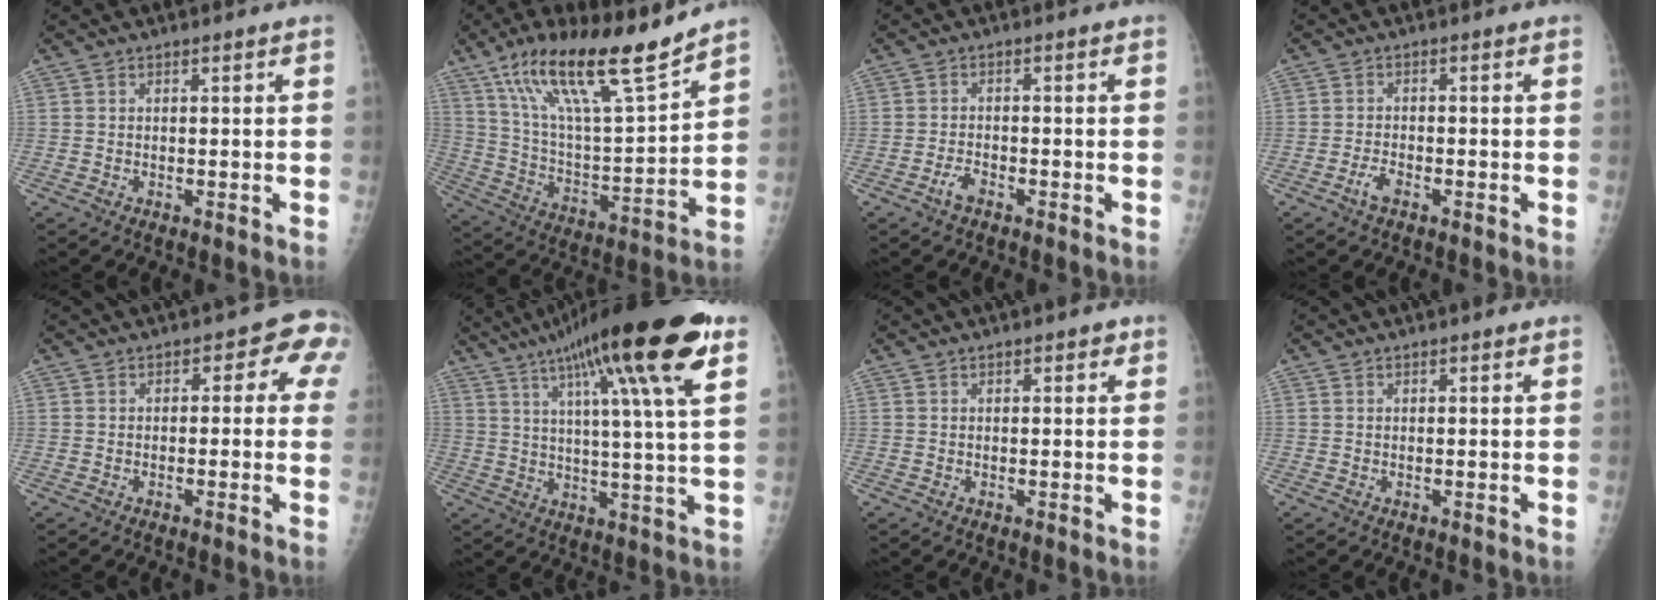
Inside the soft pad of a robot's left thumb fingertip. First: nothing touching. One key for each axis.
{"total": 20.7, "fx": 14.7, "fy": 3.7, "fz": 14.1, "tx": -0.227, "ty": -0.062, "tz": 0.266}
{"total": 2.3, "fx": -1.6, "fy": 0.9, "fz": 1.4, "tx": -0.032, "ty": 0.011, "tz": -0.031}
{"total": 2.3, "fx": -1.5, "fy": 0.9, "fz": 1.6, "tx": -0.037, "ty": 0.010, "tz": -0.029}
{"total": 5.4, "fx": 1.1, "fy": 3.4, "fz": 4.1, "tx": 0.001, "ty": 0.013, "tz": -0.004}
{"total": 22.7, "fx": 11.6, "fy": 2.8, "fz": 19.3, "tx": -0.304, "ty": -0.014, "tz": 0.176}
{"total": 1.6, "fx": 0.9, "fy": 0.9, "fz": 1.0, "tx": -0.002, "ty": -0.001, "tz": 0.009}
{"total": 0.6, "fx": 0.5, "fy": 0.3, "fz": 0.4, "tx": -0.004, "ty": -0.001, "tz": 0.005}